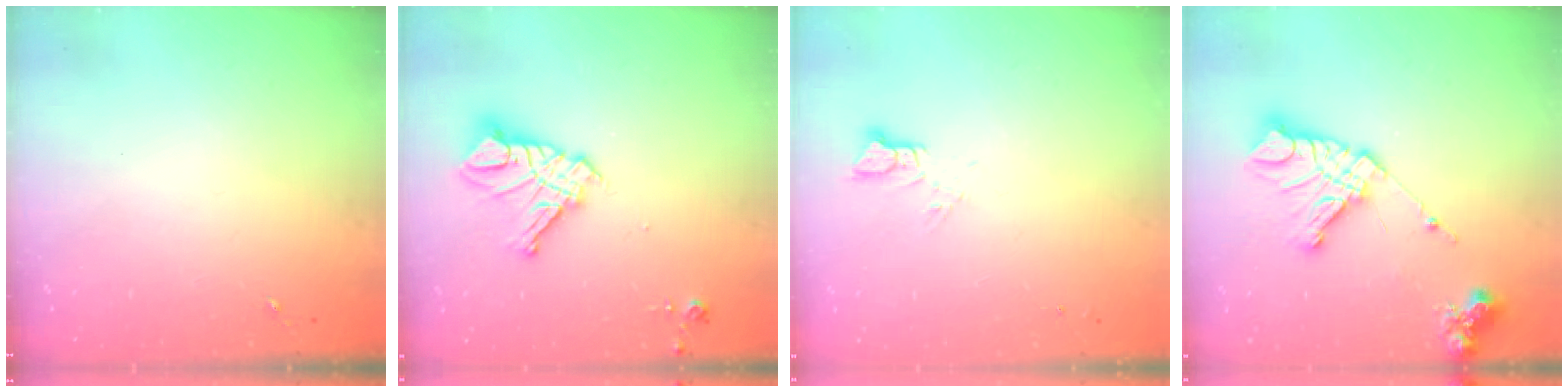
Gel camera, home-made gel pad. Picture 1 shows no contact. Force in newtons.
{"total": 14.0, "press": 13.9, "slide": 1.5}
{"total": 3.4, "press": 3.4, "slide": 0.1}
{"total": 16.4, "press": 16.3, "slide": 1.9}